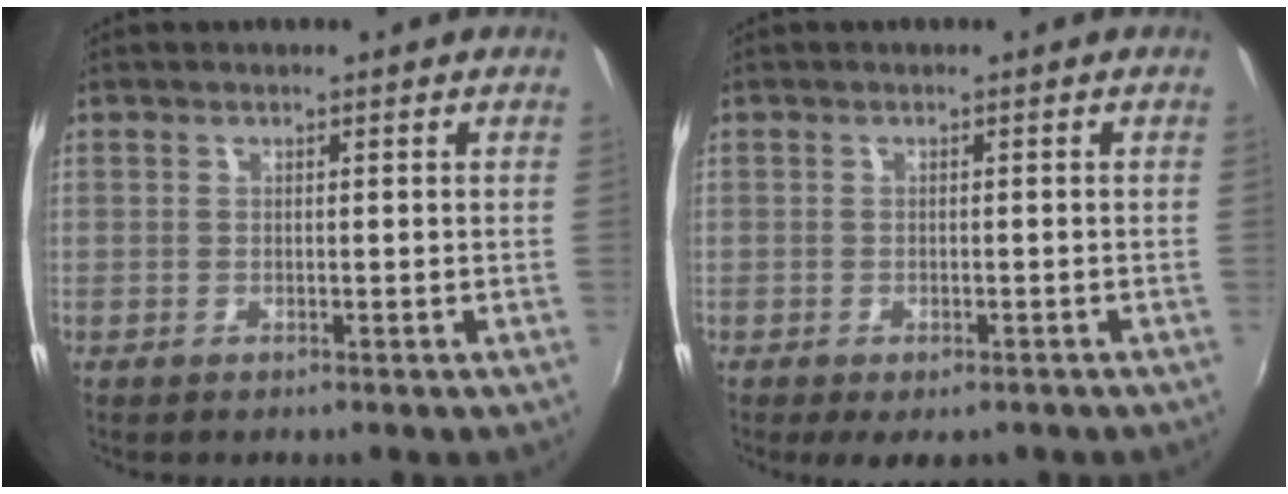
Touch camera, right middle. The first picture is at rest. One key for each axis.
{"total": 3.5, "fx": -2.3, "fy": 1.6, "fz": 2.0, "tx": -0.042, "ty": -0.017, "tz": -0.031}